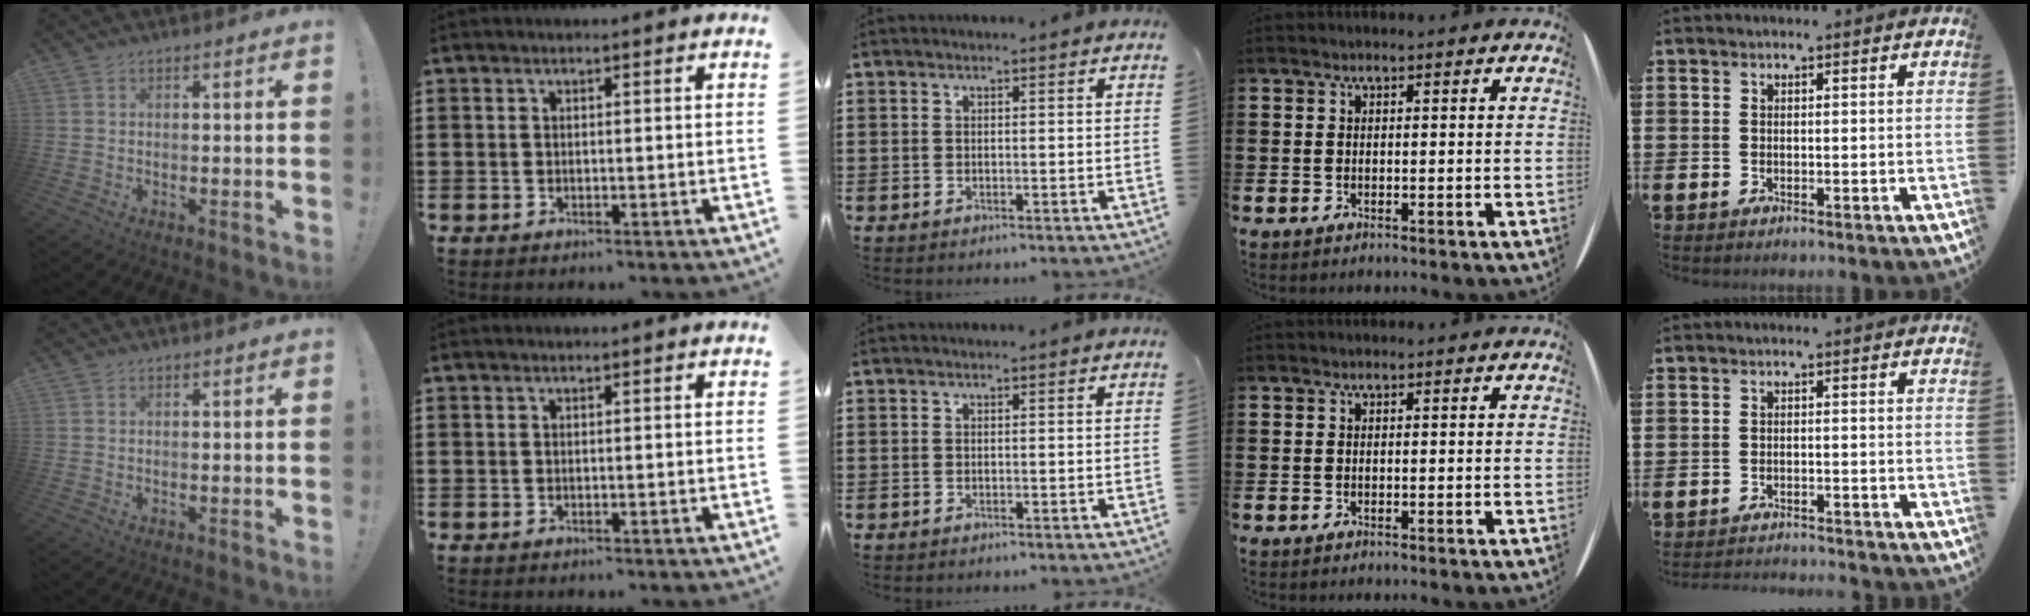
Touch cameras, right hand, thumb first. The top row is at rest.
{"little": {"total": 1.6, "force": [-1.6, -0.1, -0.1], "torque": [-0.001, 0.003, -0.035]}}